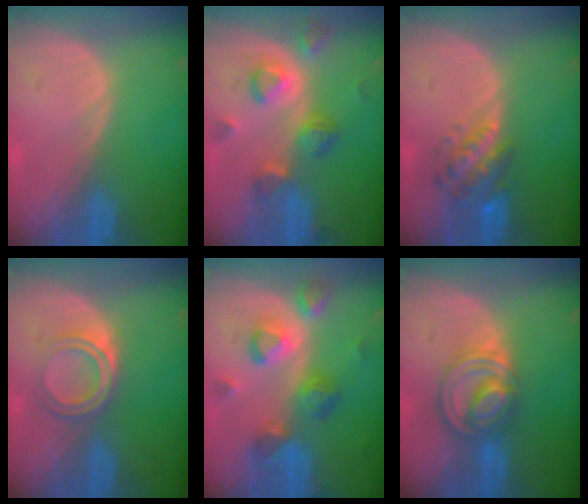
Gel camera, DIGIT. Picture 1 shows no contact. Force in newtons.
{"total": 7.1, "press": 7.0, "slide": 1.2}
{"total": 6.0, "press": 5.8, "slide": 1.6}
{"total": 4.2, "press": 4.1, "slide": 1.0}
{"total": 8.6, "press": 7.9, "slide": 3.3}
{"total": 7.9, "press": 6.8, "slide": 3.9}